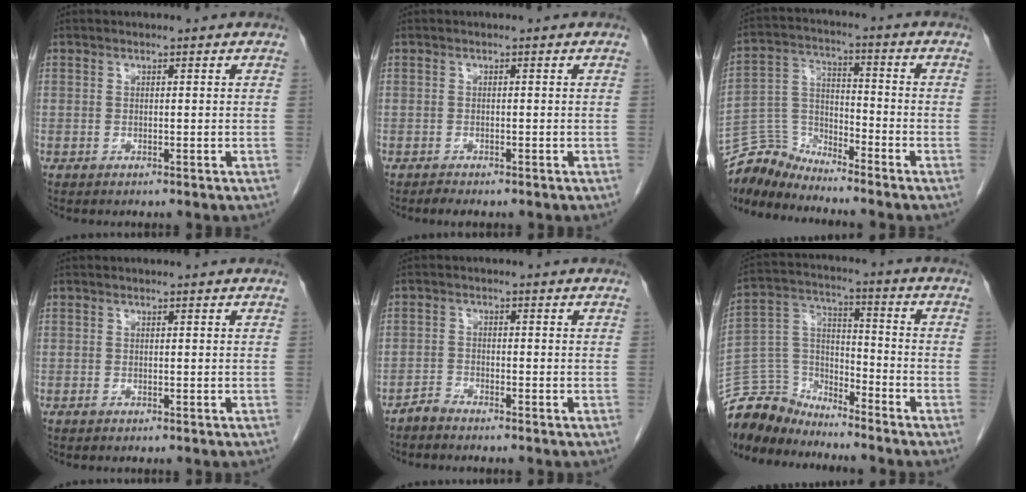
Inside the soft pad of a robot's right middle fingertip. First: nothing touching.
{"total": 0.8, "force": [-0.7, 0.0, 0.3], "torque": [-0.012, -0.004, -0.014]}
{"total": 7.2, "force": [-7.2, 0.2, -1.0], "torque": [0.008, 0.020, -0.143]}
{"total": 0.0}
{"total": 1.5, "force": [-1.5, -0.1, 0.1], "torque": [0.000, -0.002, -0.031]}
{"total": 10.6, "force": [-10.4, 2.3, 0.5], "torque": [-0.016, 0.031, -0.205]}